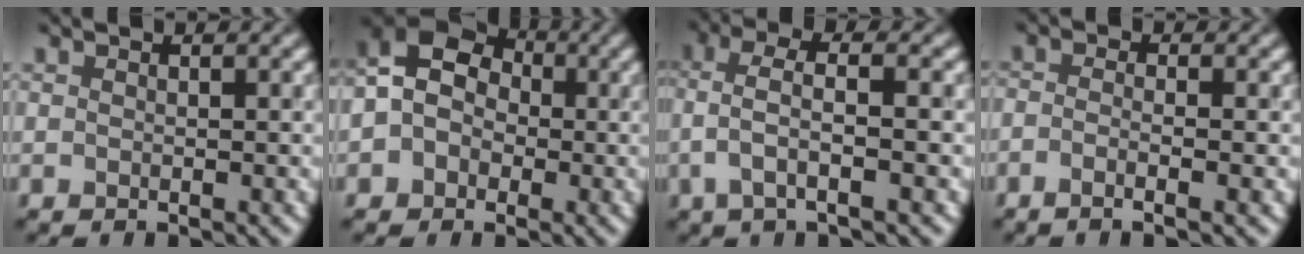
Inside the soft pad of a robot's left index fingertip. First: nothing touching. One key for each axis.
{"total": 7.2, "fx": 0.4, "fy": 6.0, "fz": 3.9, "tx": -0.073, "ty": 0.049, "tz": -0.014}
{"total": 2.6, "fx": -0.4, "fy": 0.4, "fz": 2.6, "tx": -0.065, "ty": 0.021, "tz": 0.003}
{"total": 1.9, "fx": -1.2, "fy": 0.3, "fz": 1.4, "tx": -0.021, "ty": 0.003, "tz": -0.018}